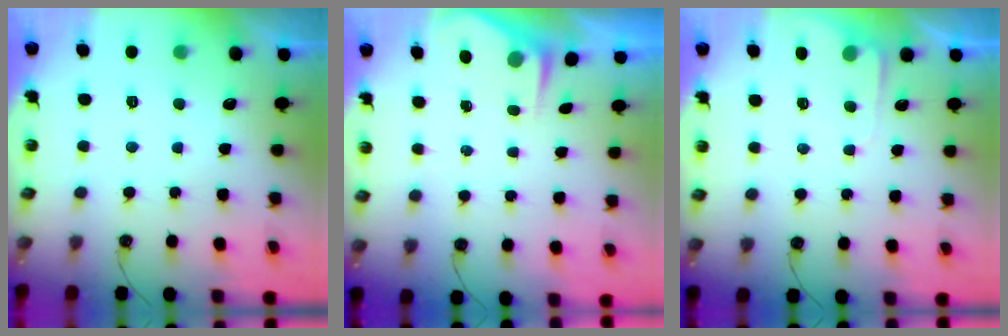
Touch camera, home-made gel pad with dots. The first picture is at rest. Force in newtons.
{"total": 2.7, "press": 2.7, "slide": 0.3}
{"total": 3.9, "press": 3.9, "slide": 0.5}